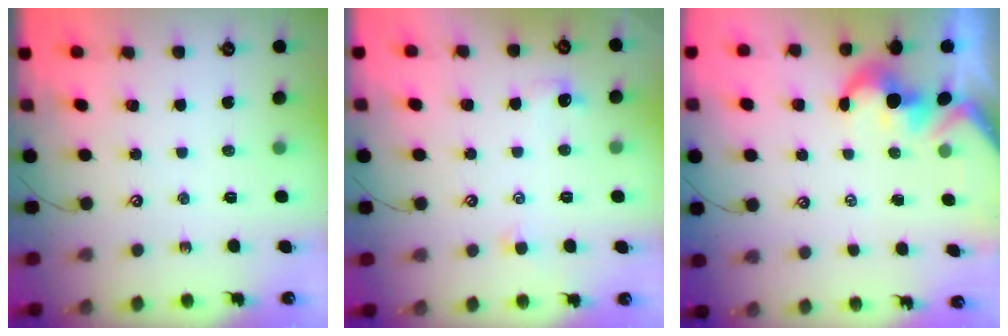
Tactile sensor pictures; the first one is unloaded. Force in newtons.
{"total": 1.4, "press": 1.3, "slide": 0.6}
{"total": 1.6, "press": 1.3, "slide": 1.0}